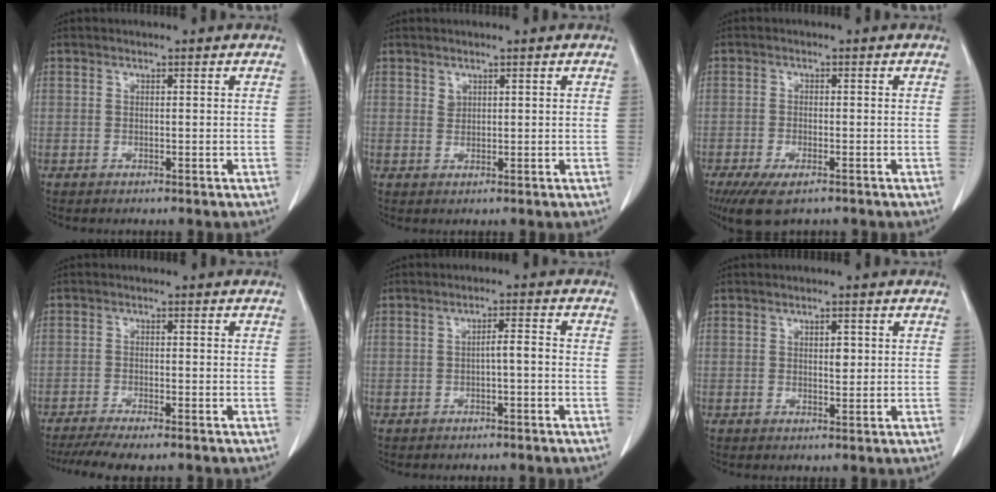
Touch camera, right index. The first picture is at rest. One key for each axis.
{"total": 1.0, "fx": 0.8, "fy": 0.6, "fz": 0.2, "tx": 0.000, "ty": -0.002, "tz": 0.015}
{"total": 6.1, "fx": -4.1, "fy": 1.9, "fz": 4.1, "tx": -0.072, "ty": -0.014, "tz": -0.066}
{"total": 7.9, "fx": -6.5, "fy": 0.8, "fz": 4.3, "tx": -0.064, "ty": -0.013, "tz": -0.103}
{"total": 2.3, "fx": -0.6, "fy": 0.3, "fz": 2.2, "tx": -0.034, "ty": 0.004, "tz": -0.011}
{"total": 2.0, "fx": 0.5, "fy": 0.8, "fz": 1.7, "tx": -0.029, "ty": -0.003, "tz": 0.010}